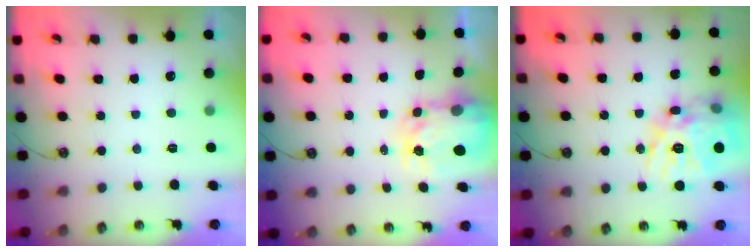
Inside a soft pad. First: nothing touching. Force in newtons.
{"total": 5.5, "press": 5.5, "slide": 0.3}
{"total": 22.6, "press": 22.3, "slide": 3.2}